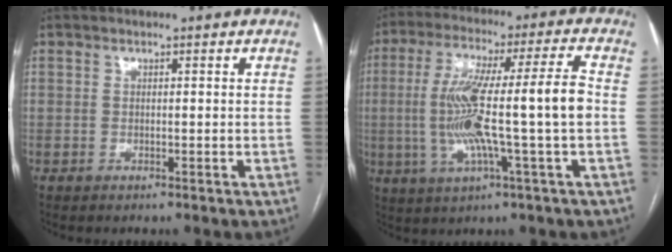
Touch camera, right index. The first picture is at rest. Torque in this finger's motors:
{"motor_torque": [1.54, -0.60, 0.49, 0.21]}